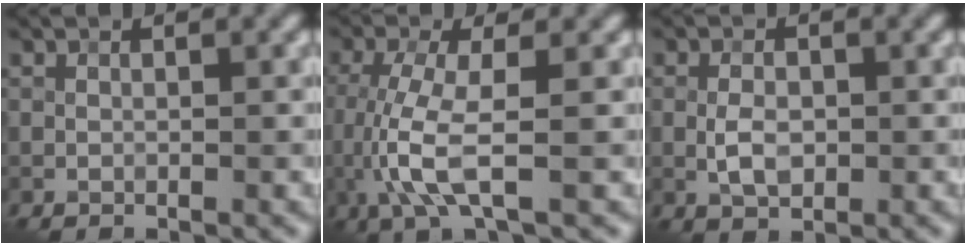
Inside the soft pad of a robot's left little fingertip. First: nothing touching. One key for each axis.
{"total": 5.3, "fx": -1.0, "fy": 1.3, "fz": 5.0, "tx": -0.119, "ty": -0.008, "tz": -0.018}
{"total": 2.5, "fx": -0.4, "fy": 1.5, "fz": 1.9, "tx": -0.037, "ty": 0.001, "tz": -0.008}